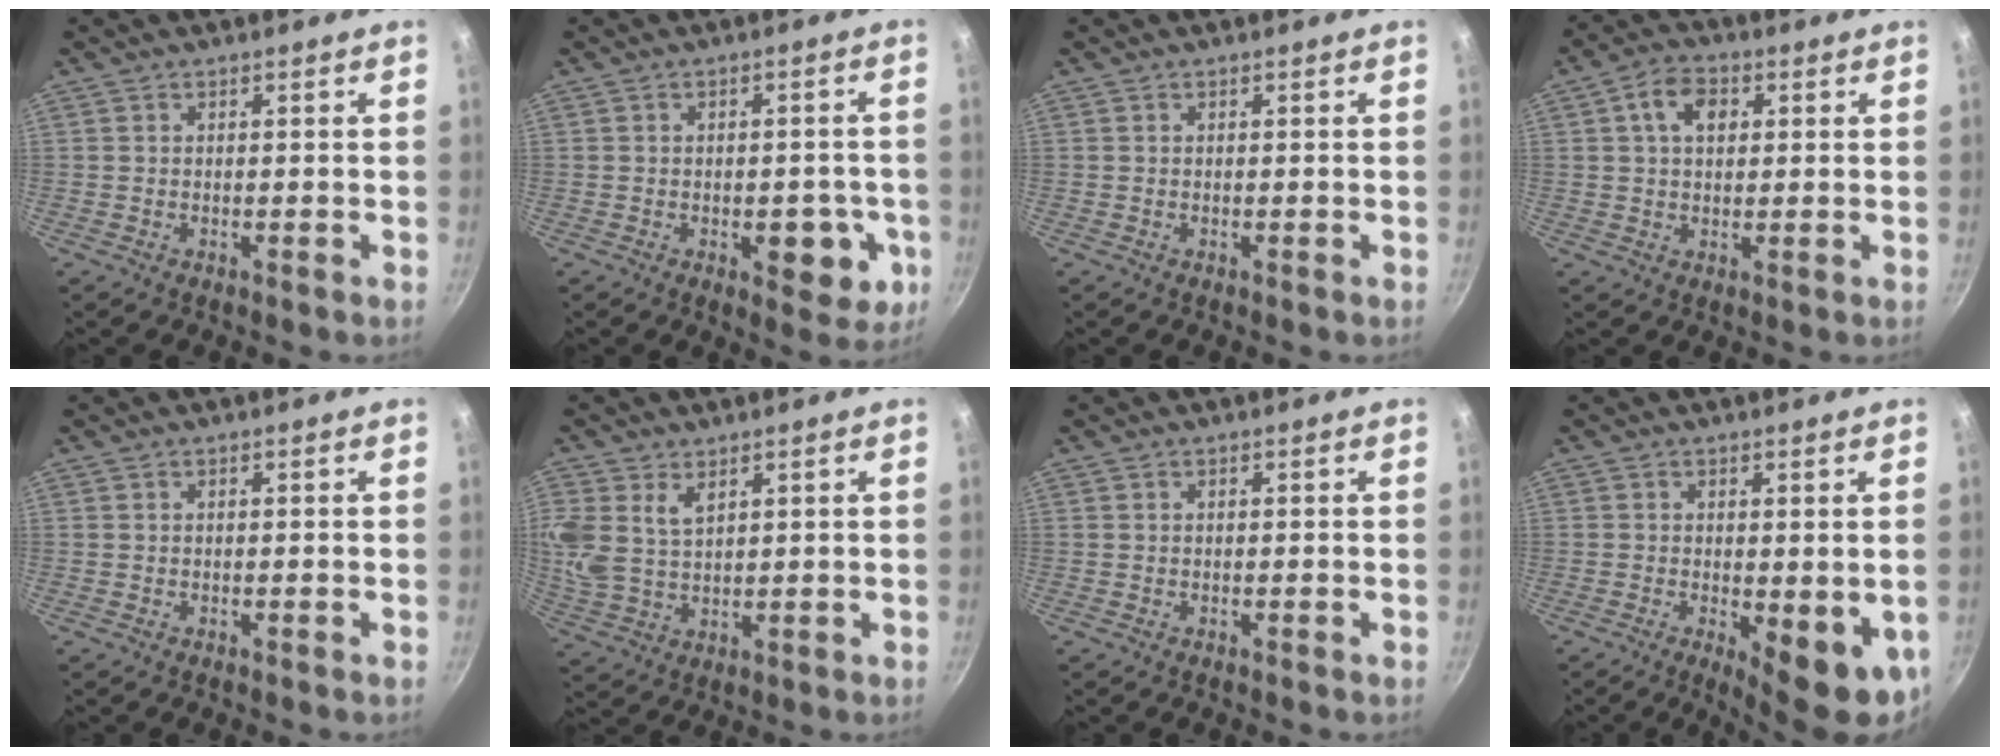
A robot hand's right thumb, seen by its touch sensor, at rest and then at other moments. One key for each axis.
{"total": 8.6, "fx": -2.4, "fy": 4.7, "fz": 6.8, "tx": -0.048, "ty": 0.008, "tz": -0.028}
{"total": 0.0}
{"total": 6.6, "fx": 1.8, "fy": 4.5, "fz": 4.4, "tx": -0.063, "ty": 0.008, "tz": 0.022}
{"total": 0.0}
{"total": 10.3, "fx": 4.5, "fy": 6.8, "fz": 6.4, "tx": -0.148, "ty": -0.005, "tz": 0.097}
{"total": 0.0}
{"total": 9.9, "fx": -1.8, "fy": 3.7, "fz": 9.0, "tx": -0.096, "ty": -0.009, "tz": -0.014}